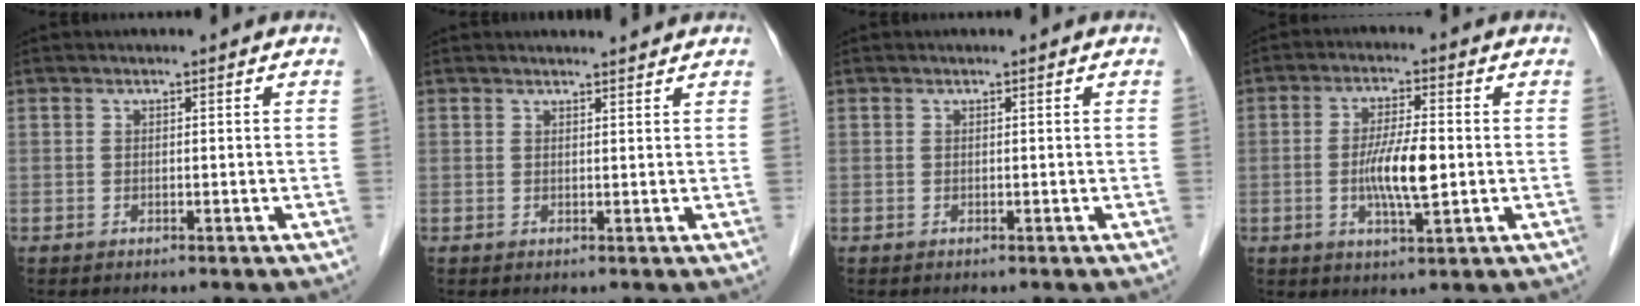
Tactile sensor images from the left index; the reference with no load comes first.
{"total": 2.6, "force": [2.5, 0.1, 0.4], "torque": [-0.010, 0.003, 0.028]}
{"total": 0.0}
{"total": 7.2, "force": [-1.1, 1.2, 7.0], "torque": [-0.137, -0.010, -0.022]}